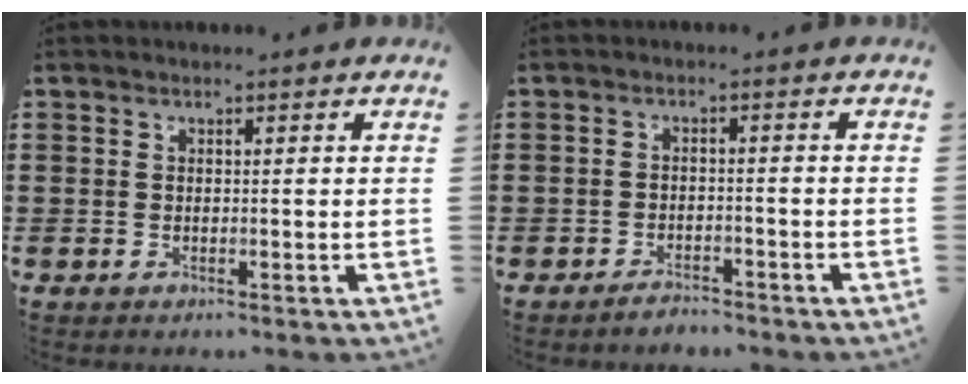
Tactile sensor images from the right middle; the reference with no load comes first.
{"total": 2.0, "force": [-1.9, 0.4, 0.2], "torque": [-0.009, 0.002, -0.040]}